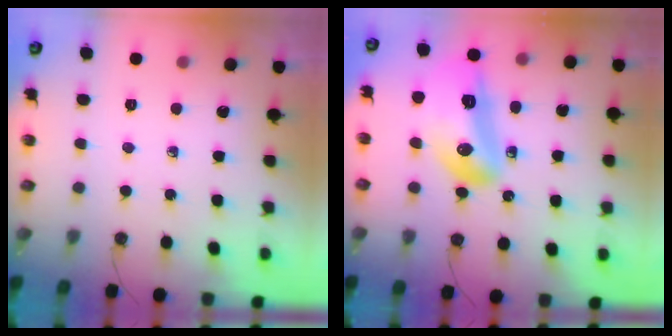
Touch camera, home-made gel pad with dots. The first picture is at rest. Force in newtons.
{"total": 16.6, "press": 16.5, "slide": 2.2}